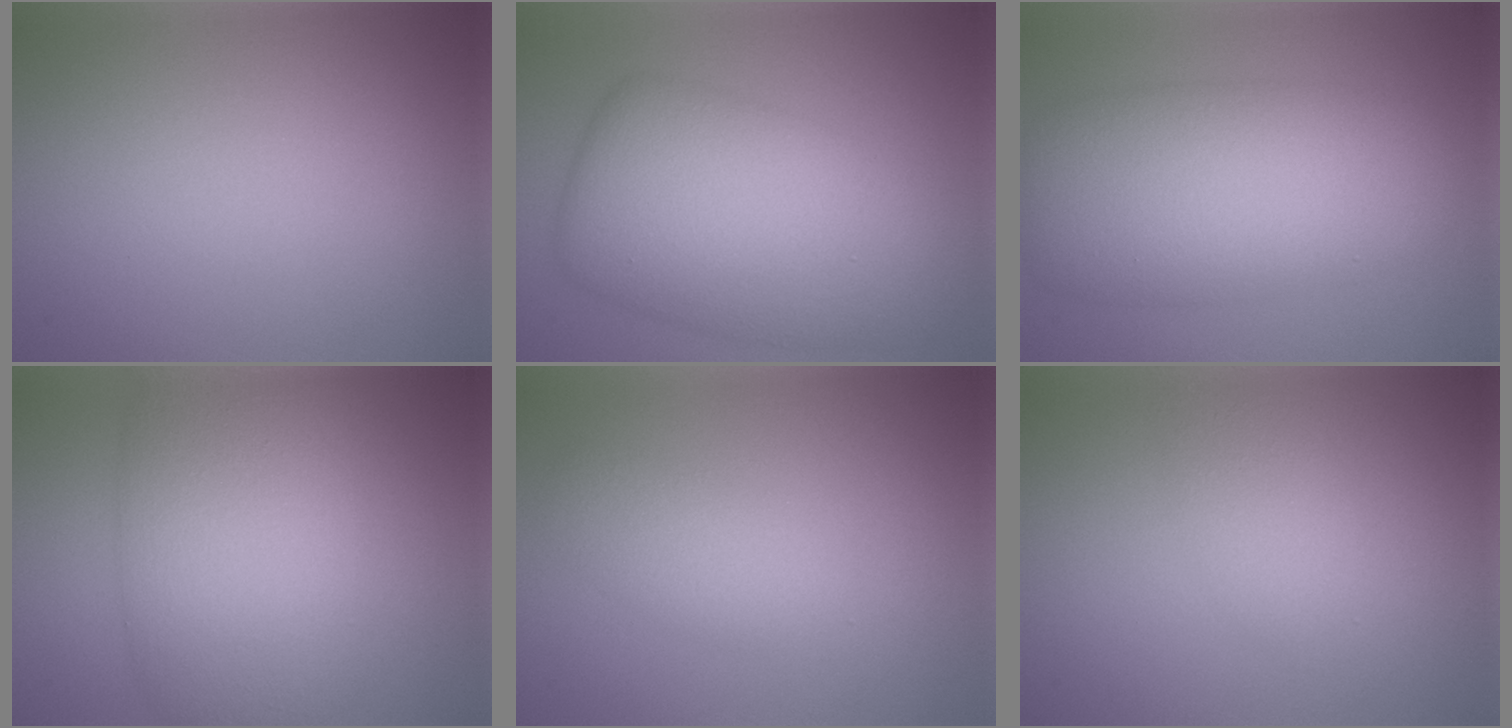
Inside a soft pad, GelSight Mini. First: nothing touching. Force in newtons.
{"total": 10.9, "press": 10.9, "slide": 0.1}
{"total": 9.6, "press": 9.6, "slide": 0.1}
{"total": 9.8, "press": 9.8, "slide": 0.4}
{"total": 2.4, "press": 2.4, "slide": 0.2}
{"total": 2.3, "press": 2.3, "slide": 0.1}